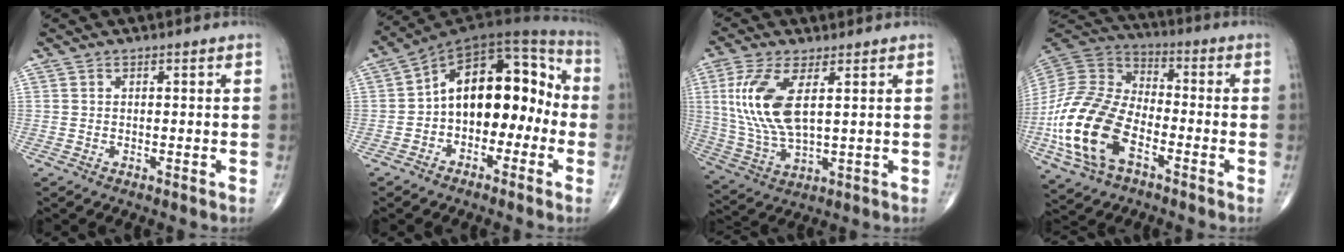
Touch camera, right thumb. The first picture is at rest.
{"total": 16.1, "force": [-2.0, 10.1, 12.3], "torque": [-0.140, 0.059, -0.045]}
{"total": 13.2, "force": [3.1, 5.4, 11.6], "torque": [-0.260, -0.012, 0.071]}
{"total": 19.3, "force": [-6.7, 11.1, 14.3], "torque": [-0.289, 0.031, -0.132]}